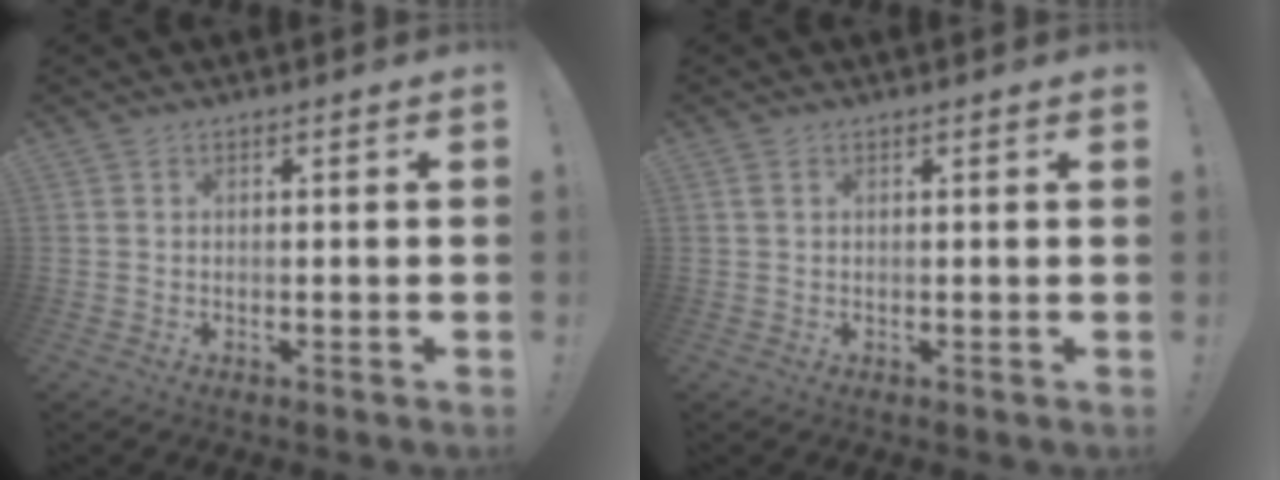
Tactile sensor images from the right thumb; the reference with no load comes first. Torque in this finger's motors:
{"motor_torque": [0.00, -0.05, 0.12, 0.12, 0.00]}